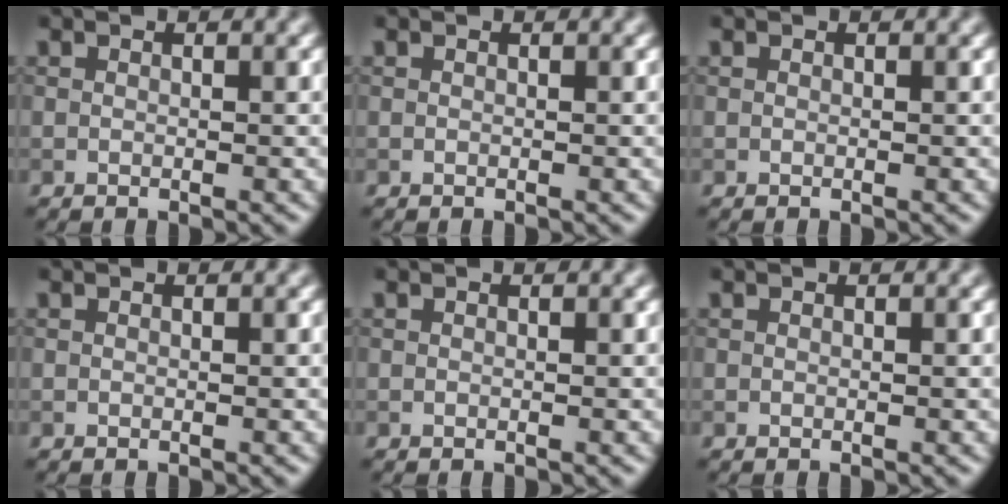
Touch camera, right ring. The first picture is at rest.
{"total": 0.0}
{"total": 0.0}
{"total": 0.0}
{"total": 0.0}
{"total": 0.0}